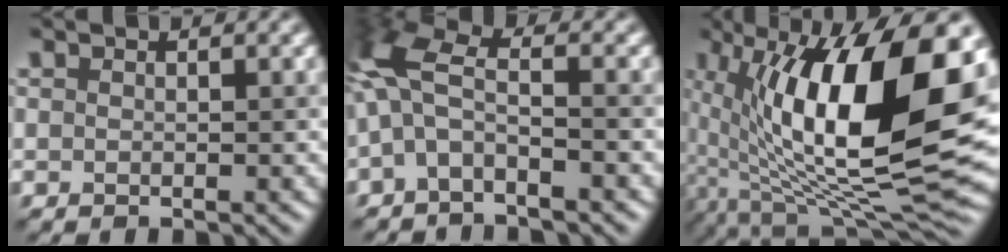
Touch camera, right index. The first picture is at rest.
{"total": 5.2, "force": [-0.8, 1.8, 4.8], "torque": [-0.117, 0.017, -0.029]}
{"total": 17.0, "force": [3.2, 6.8, 15.3], "torque": [-0.243, 0.007, 0.049]}